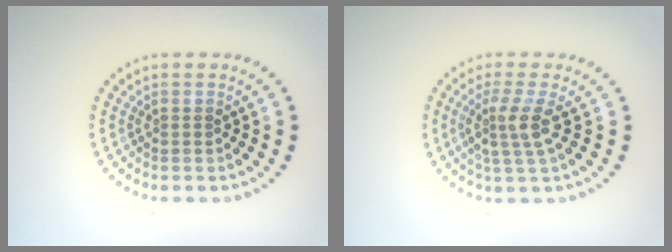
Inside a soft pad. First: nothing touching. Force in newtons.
{"total": 2.8, "press": 2.2, "slide": 1.7}